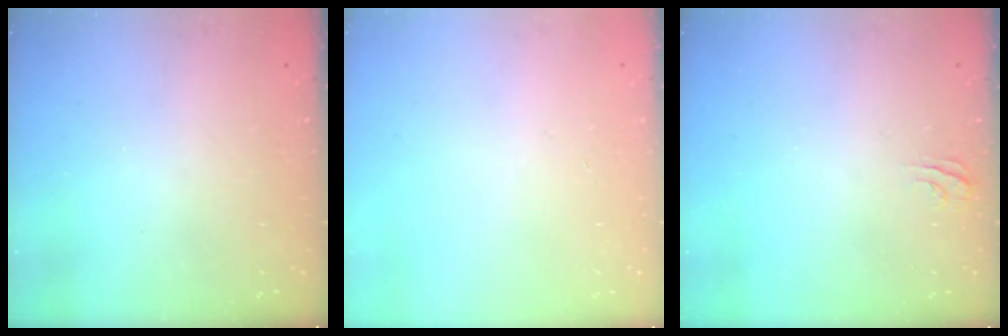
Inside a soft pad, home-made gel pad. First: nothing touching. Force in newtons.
{"total": 0.0}
{"total": 4.2, "press": 4.2, "slide": 0.3}